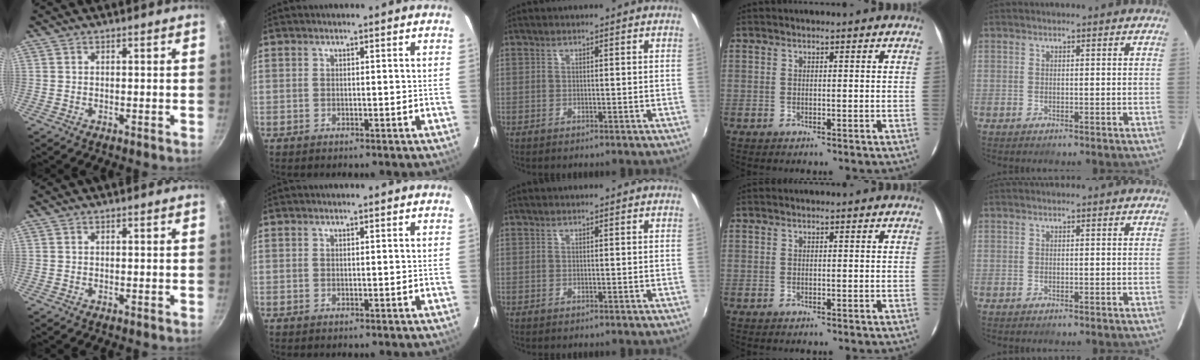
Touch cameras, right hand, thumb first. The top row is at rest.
{}